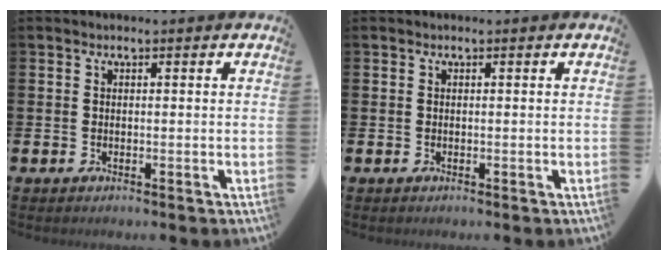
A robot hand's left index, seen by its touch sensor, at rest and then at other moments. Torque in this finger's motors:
{"motor_torque": [0.00, 0.00, 0.00, 0.00]}